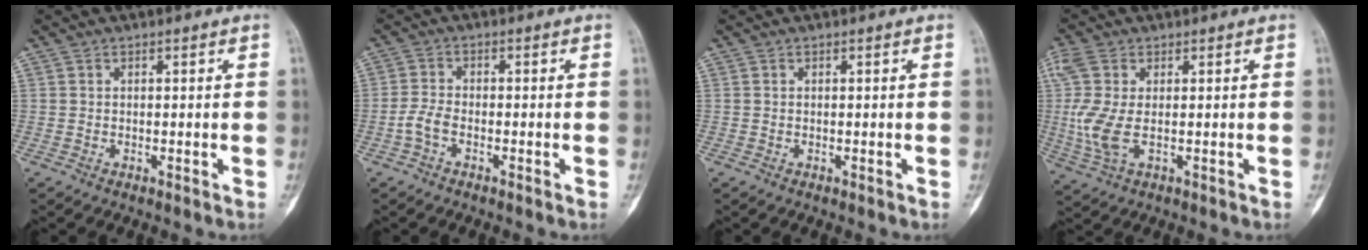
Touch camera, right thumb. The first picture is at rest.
{"total": 3.0, "force": [-1.4, 1.4, 2.2], "torque": [-0.052, 0.012, -0.034]}
{"total": 0.0}
{"total": 7.9, "force": [0.2, 3.8, 6.9], "torque": [-0.202, -0.003, 0.007]}